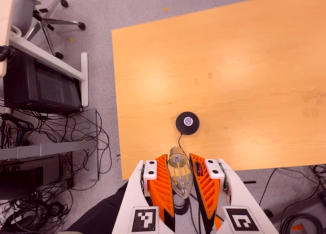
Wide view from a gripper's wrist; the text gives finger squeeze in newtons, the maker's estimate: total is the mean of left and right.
{"total": 20.2, "left": 21.7, "right": 18.7}